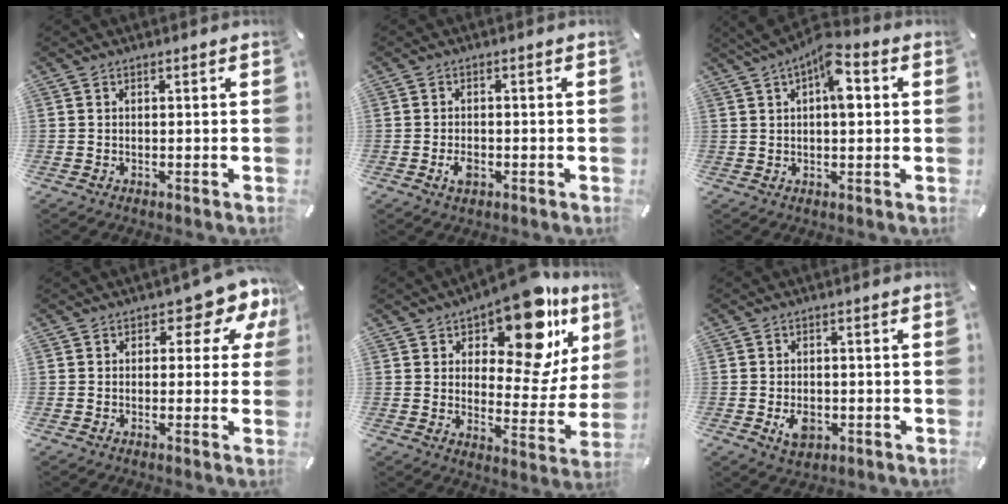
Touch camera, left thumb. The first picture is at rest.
{"total": 2.9, "force": [-1.1, 1.8, 2.0], "torque": [-0.042, 0.002, -0.021]}
{"total": 9.5, "force": [2.9, 4.5, 7.9], "torque": [-0.103, -0.009, 0.043]}
{"total": 7.0, "force": [2.9, 3.9, 5.0], "torque": [-0.056, -0.016, 0.042]}
{"total": 18.5, "force": [12.2, 8.0, 11.3], "torque": [-0.152, -0.087, 0.200]}
{"total": 4.9, "force": [-1.2, 3.6, 3.0], "torque": [-0.048, -0.004, -0.023]}